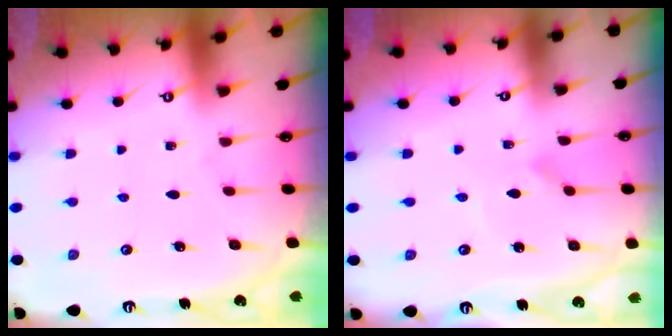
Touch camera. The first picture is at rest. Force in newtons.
{"total": 1.7, "press": 1.7, "slide": 0.1}